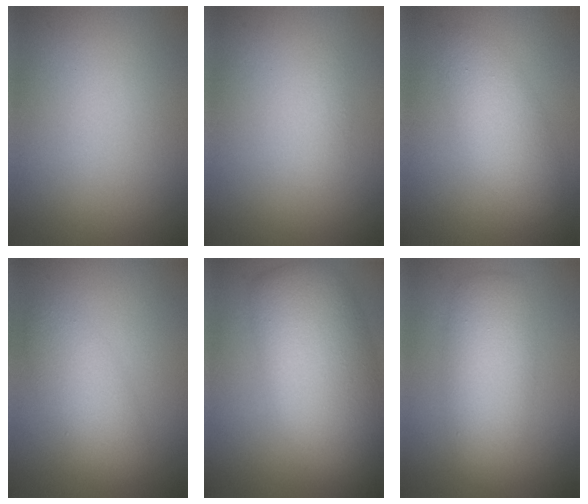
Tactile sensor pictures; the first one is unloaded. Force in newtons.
{"total": 1.0, "press": 1.0, "slide": 0.1}
{"total": 3.4, "press": 3.4, "slide": 0.2}
{"total": 3.6, "press": 3.6, "slide": 0.2}
{"total": 9.6, "press": 9.6, "slide": 0.5}
{"total": 4.8, "press": 4.8, "slide": 0.1}